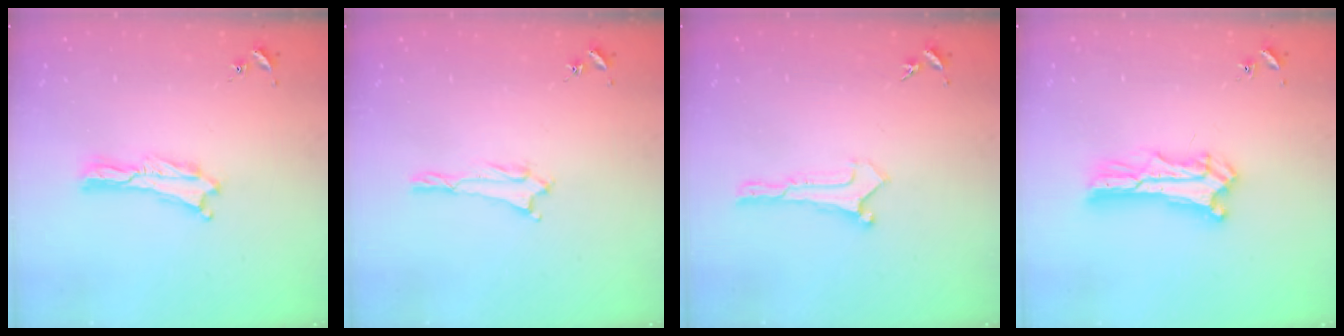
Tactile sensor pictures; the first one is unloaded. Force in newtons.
{"total": 1.0, "press": 0.9, "slide": 0.2}
{"total": 0.0}
{"total": 6.6, "press": 6.6, "slide": 0.6}